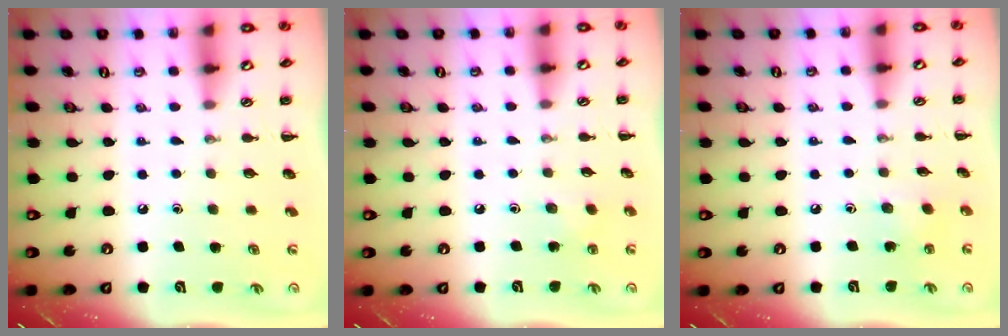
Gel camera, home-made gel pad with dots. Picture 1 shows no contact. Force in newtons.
{"total": 2.5, "press": 2.4, "slide": 0.8}
{"total": 2.5, "press": 2.4, "slide": 0.7}